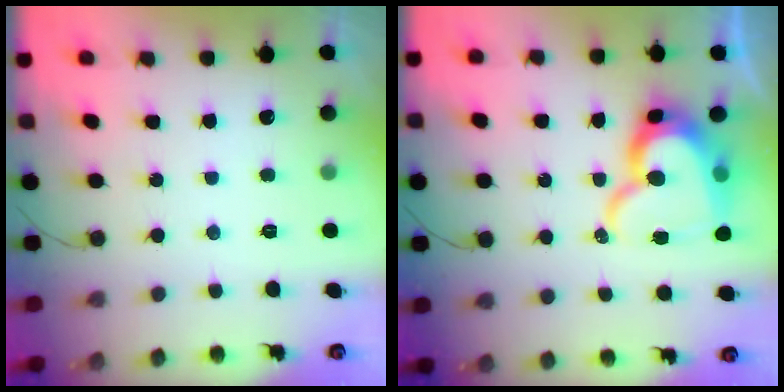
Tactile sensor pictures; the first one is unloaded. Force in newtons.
{"total": 17.4, "press": 17.3, "slide": 1.6}